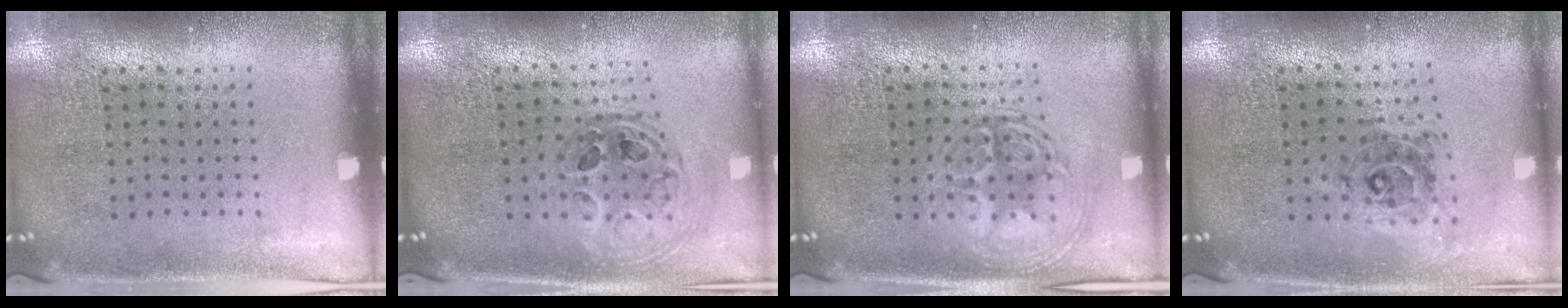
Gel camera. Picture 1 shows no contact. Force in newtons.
{"total": 1.0, "press": 0.9, "slide": 0.3}
{"total": 3.1, "press": 3.0, "slide": 0.5}
{"total": 0.7, "press": 0.7, "slide": 0.1}